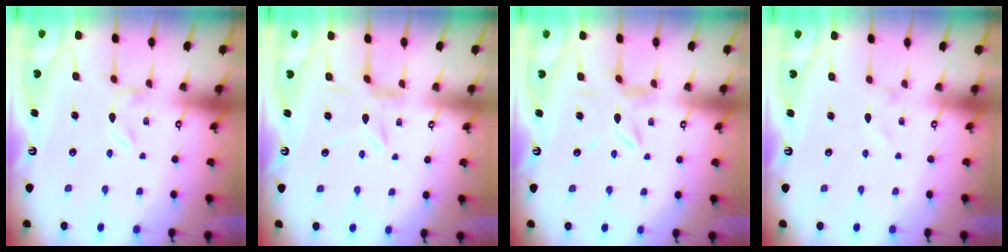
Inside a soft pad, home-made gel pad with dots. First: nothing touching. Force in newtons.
{"total": 6.1, "press": 6.1, "slide": 0.5}
{"total": 7.6, "press": 7.6, "slide": 0.6}
{"total": 0.7, "press": 0.7, "slide": 0.1}